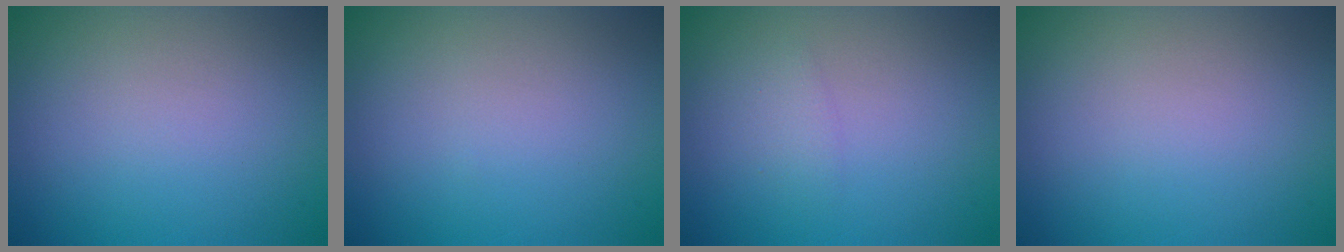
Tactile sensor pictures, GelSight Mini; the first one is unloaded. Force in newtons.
{"total": 0.0}
{"total": 1.0, "press": 1.0, "slide": 0.1}
{"total": 0.0}